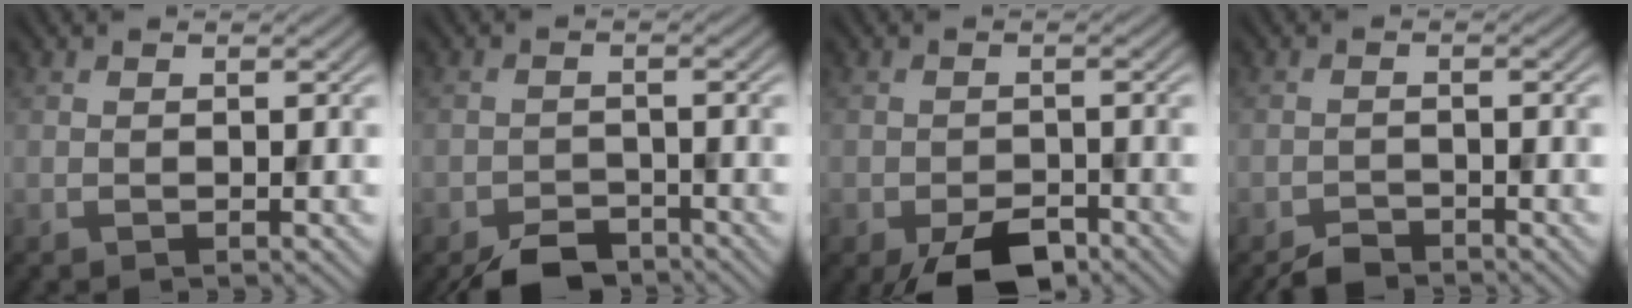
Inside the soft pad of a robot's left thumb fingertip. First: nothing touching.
{"total": 4.5, "force": [-3.7, 1.8, 1.8], "torque": [-0.029, -0.004, -0.068]}
{"total": 5.7, "force": [-3.9, 2.7, 3.2], "torque": [-0.050, -0.007, -0.062]}
{"total": 2.3, "force": [-2.1, 0.6, 0.6], "torque": [-0.009, 0.002, -0.042]}